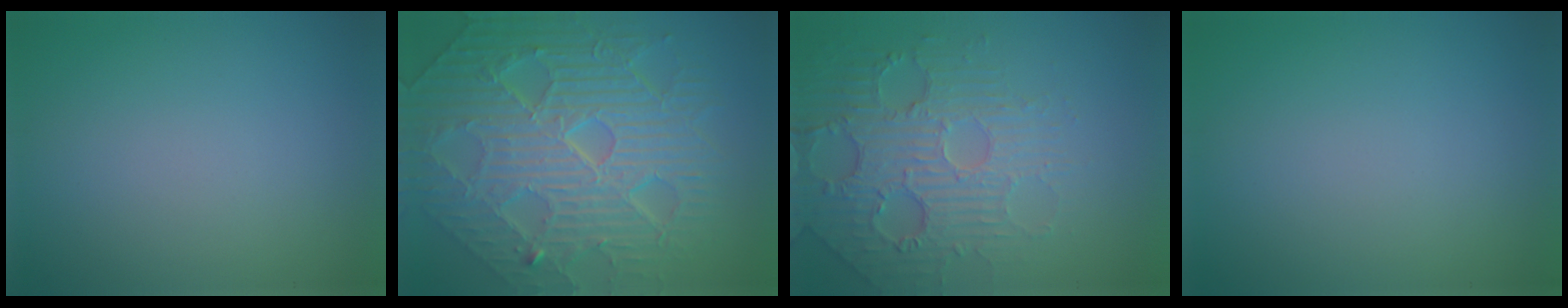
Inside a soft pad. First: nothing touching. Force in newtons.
{"total": 11.7, "press": 7.6, "slide": 8.9}
{"total": 5.0, "press": 4.4, "slide": 2.4}
{"total": 0.0}